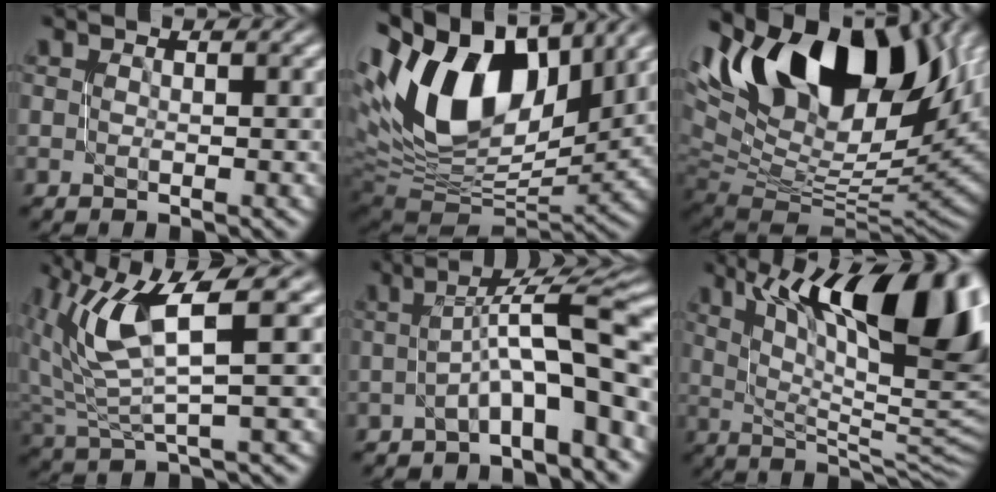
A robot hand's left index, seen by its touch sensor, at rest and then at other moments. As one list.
[{"total": 14.9, "force": [5.1, 9.0, 10.7], "torque": [-0.209, 0.021, 0.092]}, {"total": 16.6, "force": [8.3, 8.3, 11.8], "torque": [-0.195, 0.030, 0.144]}, {"total": 6.4, "force": [2.4, 1.6, 5.7], "torque": [-0.130, 0.002, 0.051]}, {"total": 8.5, "force": [-1.7, 1.8, 8.1], "torque": [-0.113, 0.028, -0.033]}, {"total": 16.0, "force": [7.1, 5.6, 13.2], "torque": [-0.174, 0.015, 0.124]}]